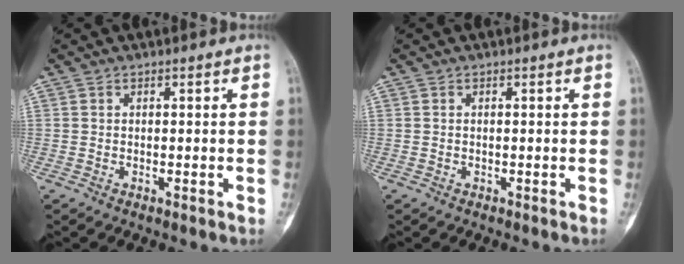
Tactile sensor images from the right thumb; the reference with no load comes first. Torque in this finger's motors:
{"motor_torque": [-0.26, -0.10, 0.09, 0.16, -0.03]}